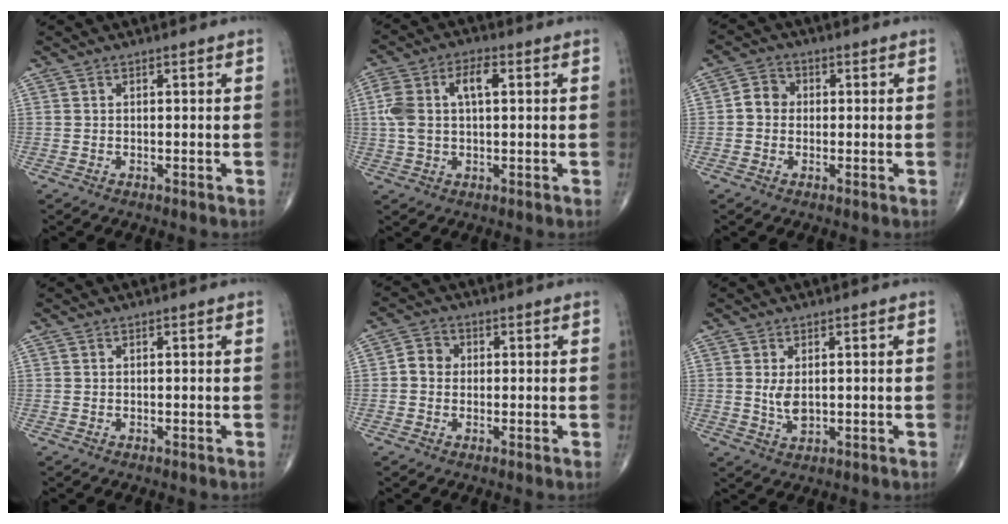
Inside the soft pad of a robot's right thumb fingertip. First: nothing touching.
{"total": 9.1, "force": [1.7, 4.5, 7.7], "torque": [-0.172, 0.025, 0.032]}
{"total": 3.8, "force": [-0.1, 3.4, 1.7], "torque": [-0.017, 0.011, -0.012]}
{"total": 0.0}
{"total": 3.6, "force": [0.0, 3.2, 1.6], "torque": [-0.014, 0.010, -0.008]}
{"total": 3.3, "force": [0.4, 1.7, 2.8], "torque": [-0.049, -0.010, 0.015]}